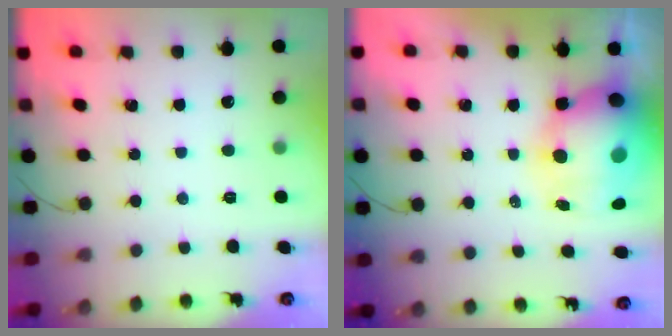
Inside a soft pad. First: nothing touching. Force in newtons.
{"total": 15.8, "press": 15.3, "slide": 3.8}